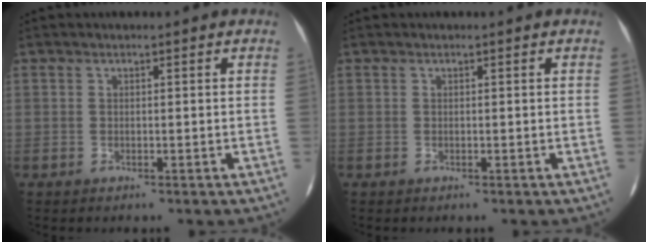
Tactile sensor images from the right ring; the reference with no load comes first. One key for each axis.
{"total": 0.0}